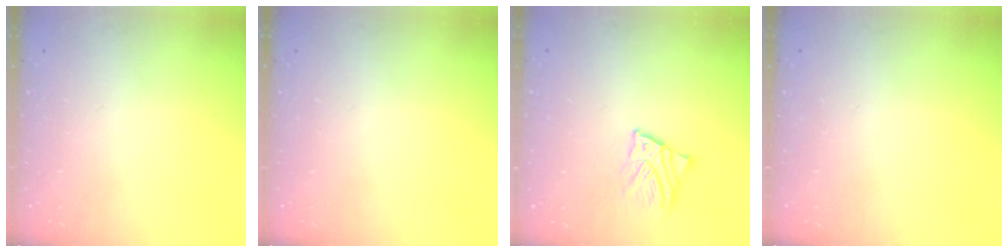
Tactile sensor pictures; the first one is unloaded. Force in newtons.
{"total": 0.0}
{"total": 3.4, "press": 3.4, "slide": 0.3}
{"total": 0.0}